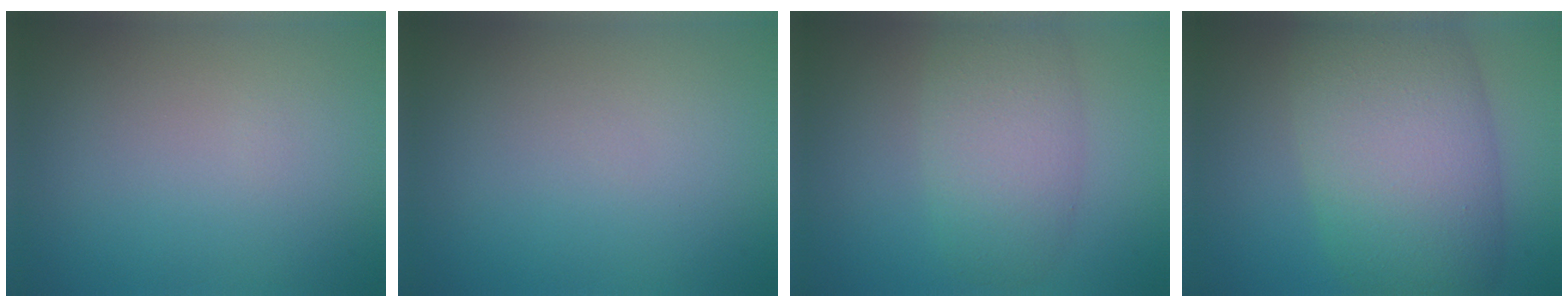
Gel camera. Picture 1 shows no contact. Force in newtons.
{"total": 0.0}
{"total": 5.1, "press": 5.1, "slide": 0.2}
{"total": 11.5, "press": 11.5, "slide": 0.4}